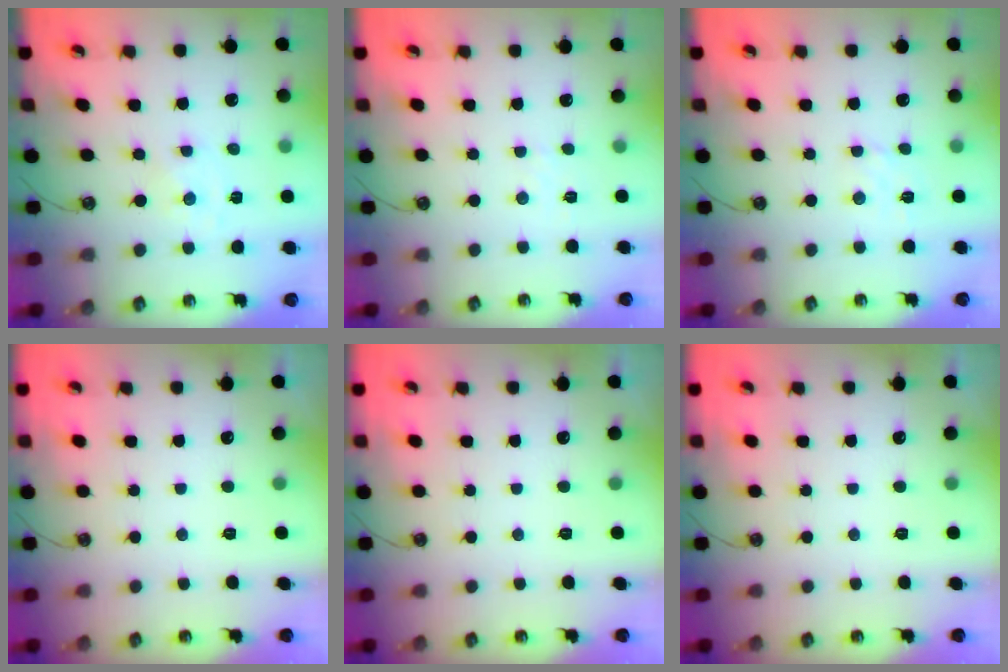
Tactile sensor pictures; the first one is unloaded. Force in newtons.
{"total": 2.4, "press": 2.4, "slide": 0.4}
{"total": 2.1, "press": 2.1, "slide": 0.5}
{"total": 0.0}
{"total": 0.0}
{"total": 0.0}